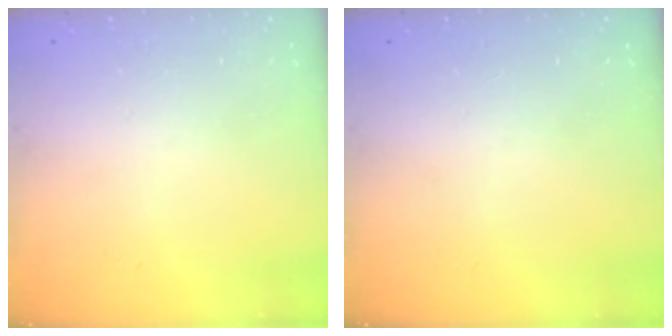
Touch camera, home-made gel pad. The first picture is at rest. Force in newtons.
{"total": 0.0}